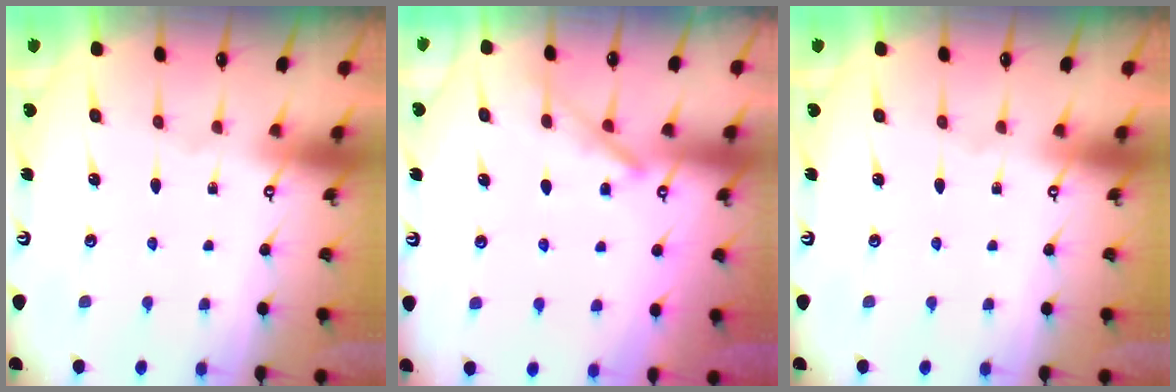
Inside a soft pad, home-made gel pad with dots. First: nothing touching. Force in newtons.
{"total": 8.0, "press": 7.9, "slide": 0.7}
{"total": 0.0}